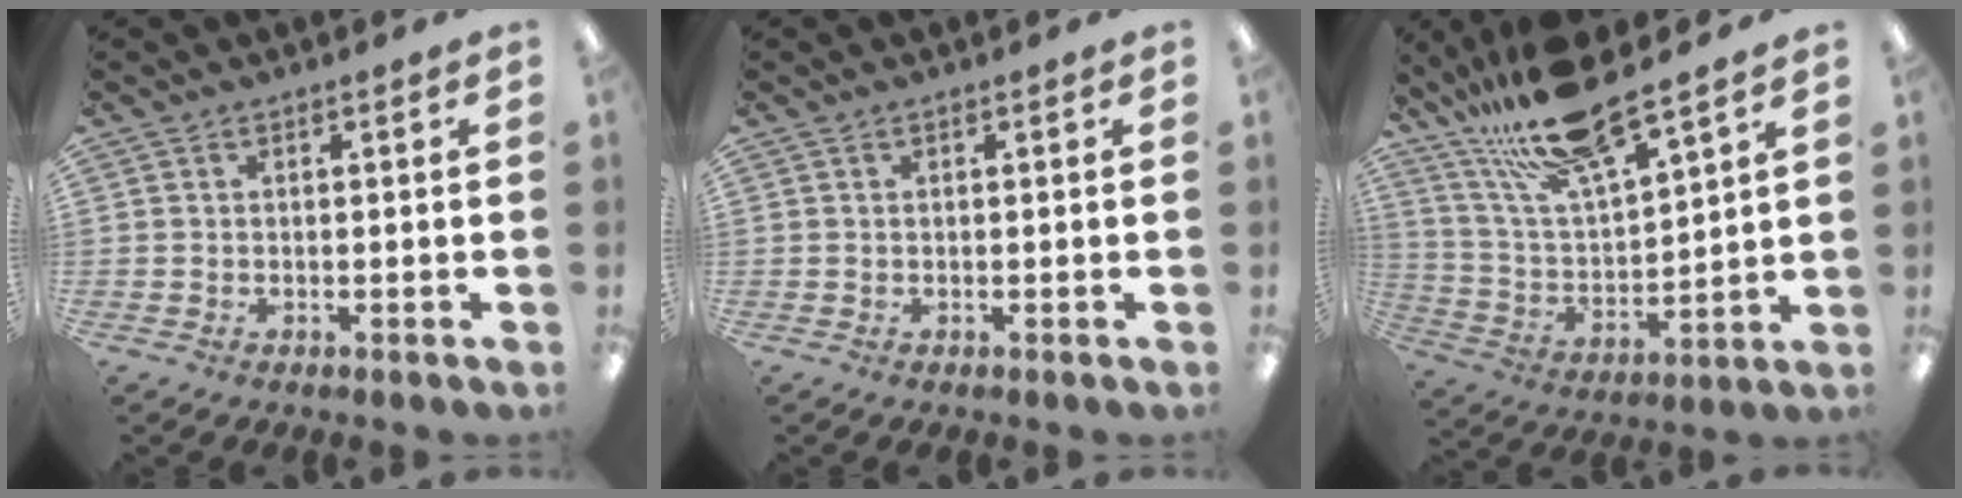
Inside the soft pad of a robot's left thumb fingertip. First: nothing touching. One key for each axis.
{"total": 0.0}
{"total": 17.8, "fx": 14.8, "fy": 3.3, "fz": 9.3, "tx": -0.194, "ty": -0.079, "tz": 0.260}